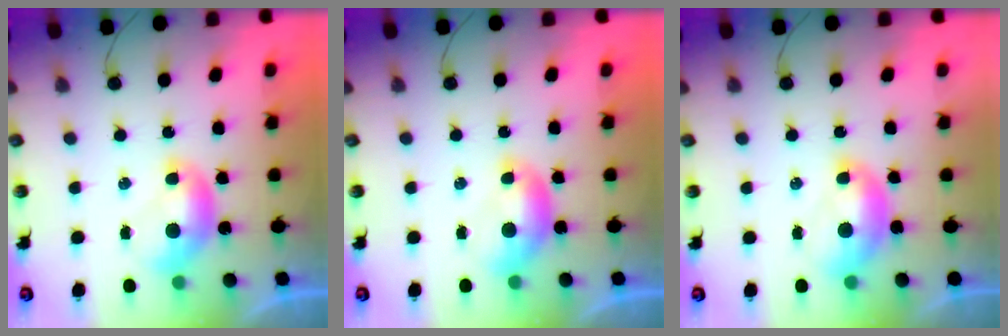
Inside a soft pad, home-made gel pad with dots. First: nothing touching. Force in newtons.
{"total": 0.0}
{"total": 1.5, "press": 1.4, "slide": 0.6}